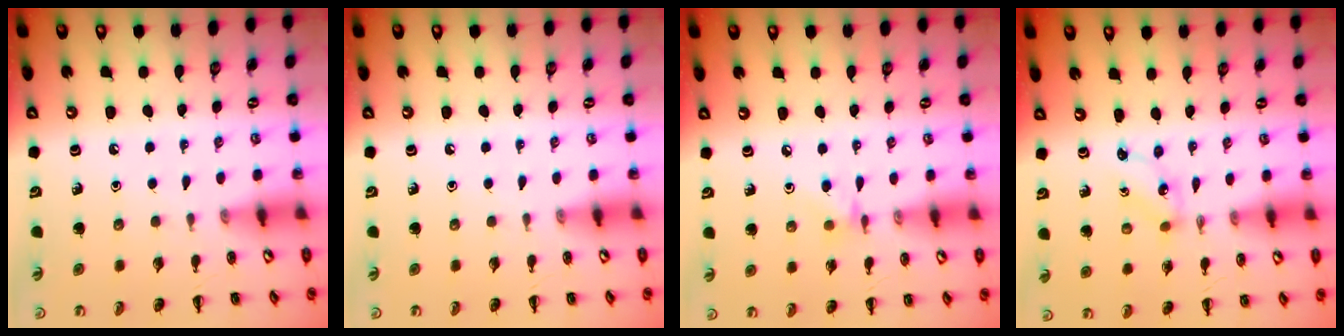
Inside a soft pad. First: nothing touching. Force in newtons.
{"total": 0.0}
{"total": 4.4, "press": 4.2, "slide": 1.2}
{"total": 1.4, "press": 1.3, "slide": 0.3}